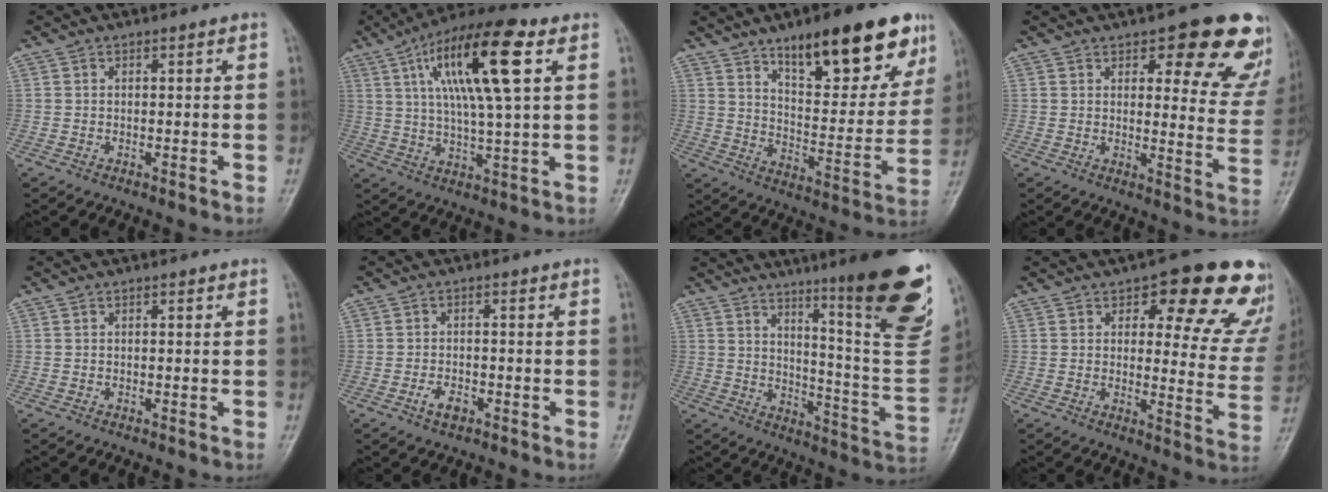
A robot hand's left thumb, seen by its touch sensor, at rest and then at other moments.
{"total": 17.4, "force": [6.1, 4.0, 15.8], "torque": [-0.286, 0.002, 0.100]}
{"total": 22.3, "force": [13.6, 7.8, 15.9], "torque": [-0.179, -0.053, 0.207]}
{"total": 17.9, "force": [10.9, 7.0, 12.3], "torque": [-0.087, -0.050, 0.119]}
{"total": 0.0}
{"total": 3.0, "force": [-1.5, 1.7, 2.0], "torque": [-0.034, 0.007, -0.026]}
{"total": 24.7, "force": [14.5, 3.4, 19.7], "torque": [-0.245, -0.078, 0.210]}
{"total": 18.8, "force": [11.8, 8.0, 12.3], "torque": [-0.084, -0.055, 0.127]}